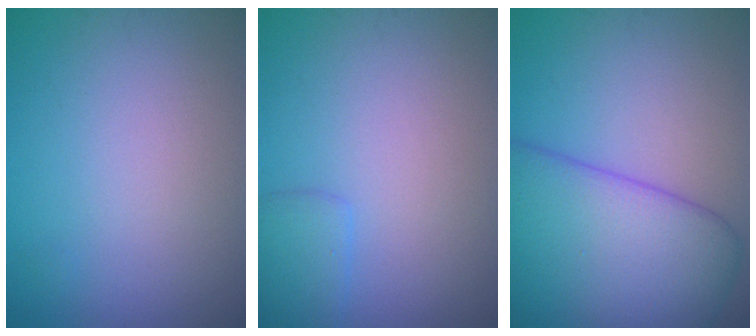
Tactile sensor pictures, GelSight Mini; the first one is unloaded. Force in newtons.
{"total": 1.6, "press": 1.6, "slide": 0.1}
{"total": 10.8, "press": 10.8, "slide": 0.5}